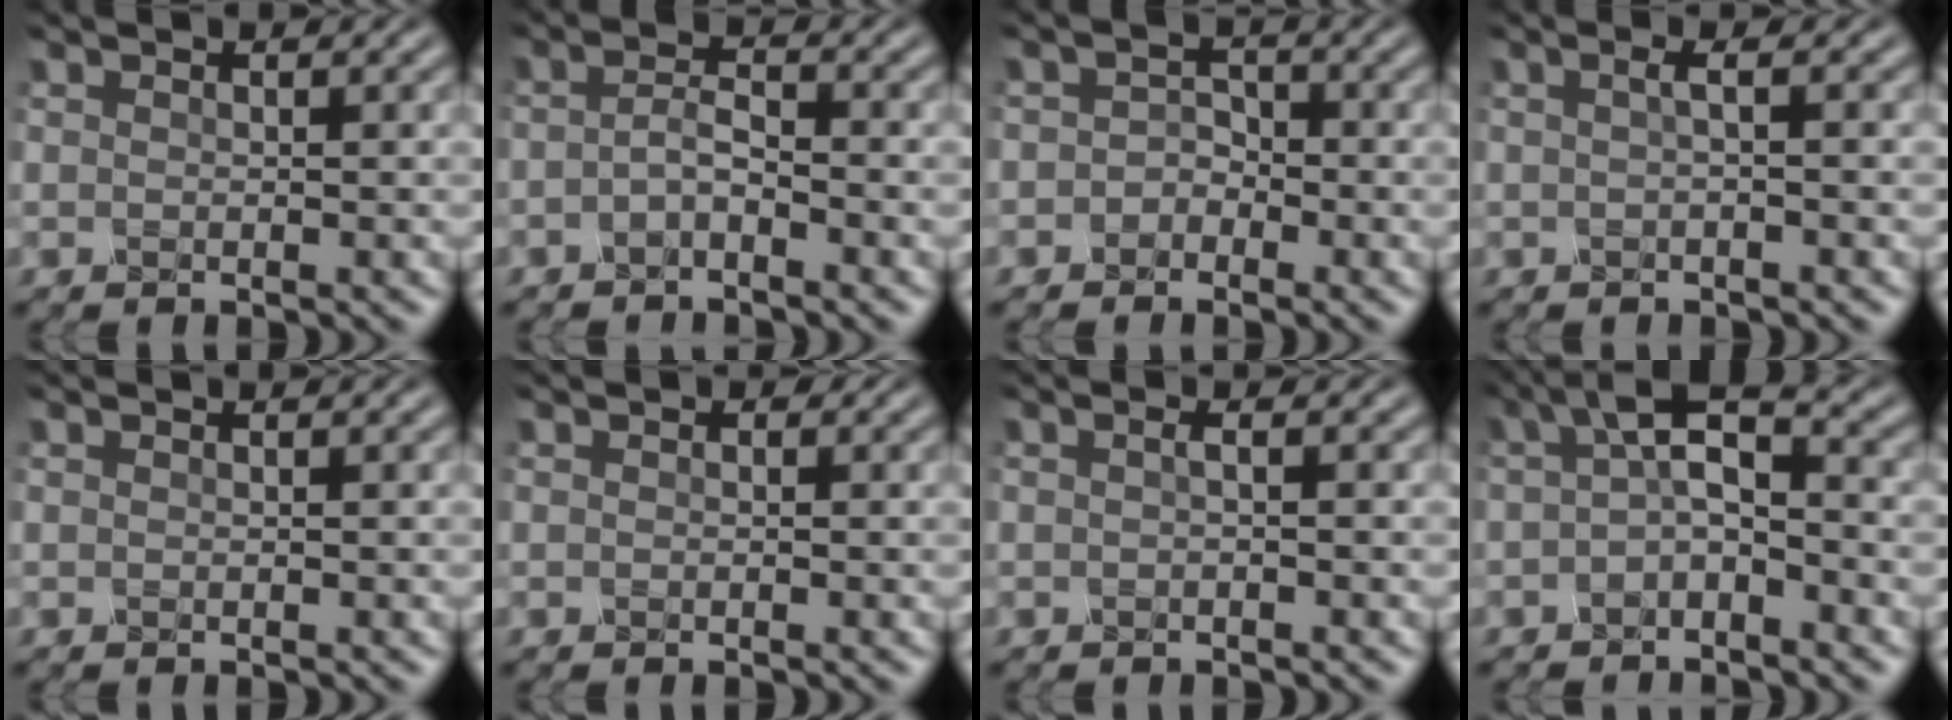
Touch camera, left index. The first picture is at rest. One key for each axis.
{"total": 1.8, "fx": -1.4, "fy": 0.4, "fz": 1.1, "tx": -0.026, "ty": 0.006, "tz": -0.032}
{"total": 1.6, "fx": -1.2, "fy": 1.1, "fz": 0.4, "tx": -0.003, "ty": 0.003, "tz": -0.027}
{"total": 1.3, "fx": -0.3, "fy": 0.2, "fz": 1.2, "tx": -0.022, "ty": 0.004, "tz": -0.013}
{"total": 0.0}
{"total": 0.5, "fx": 0.1, "fy": 0.5, "fz": 0.1, "tx": -0.003, "ty": 0.000, "tz": -0.005}
{"total": 0.7, "fx": -0.3, "fy": 0.0, "fz": 0.6, "tx": -0.014, "ty": 0.005, "tz": -0.009}
{"total": 3.9, "fx": -0.5, "fy": 1.7, "fz": 3.5, "tx": -0.061, "ty": 0.015, "tz": -0.020}